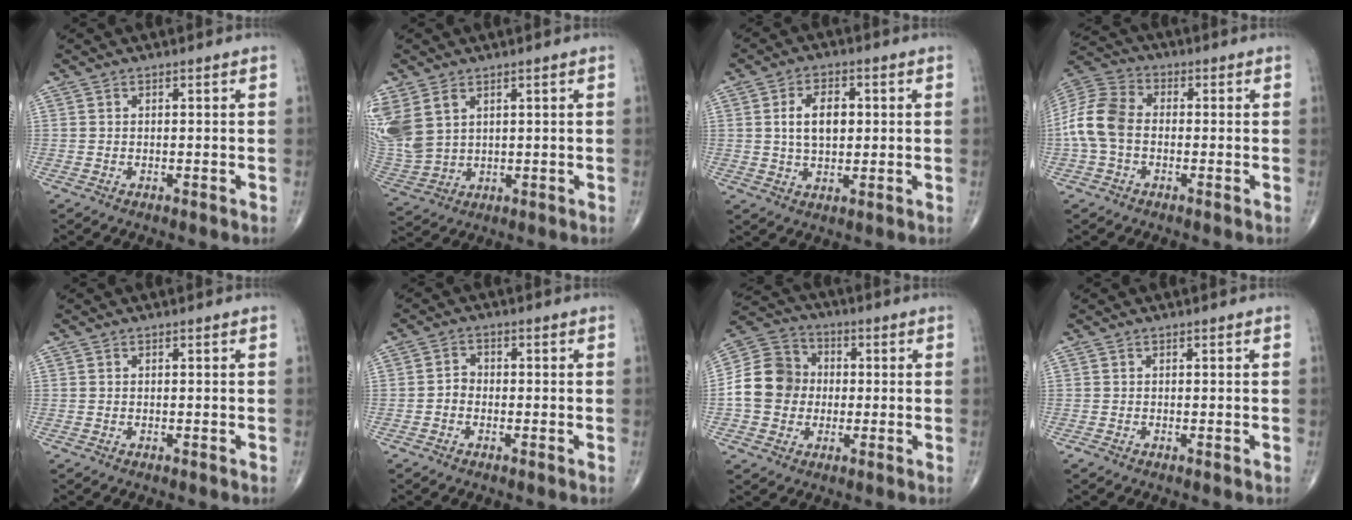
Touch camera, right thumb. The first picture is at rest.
{"total": 12.2, "force": [4.7, 8.4, 7.5], "torque": [-0.190, -0.005, 0.114]}
{"total": 7.7, "force": [1.2, 4.7, 6.0], "torque": [-0.090, 0.003, 0.022]}
{"total": 10.5, "force": [-1.2, 7.3, 7.4], "torque": [-0.155, 0.028, -0.037]}
{"total": 0.0}
{"total": 2.5, "force": [-0.7, 2.0, 1.2], "torque": [-0.008, 0.011, -0.019]}
{"total": 11.7, "force": [-0.8, 10.4, 5.4], "torque": [-0.084, 0.029, -0.024]}
{"total": 0.5, "force": [-0.1, 0.3, 0.4], "torque": [-0.008, -0.004, -0.006]}